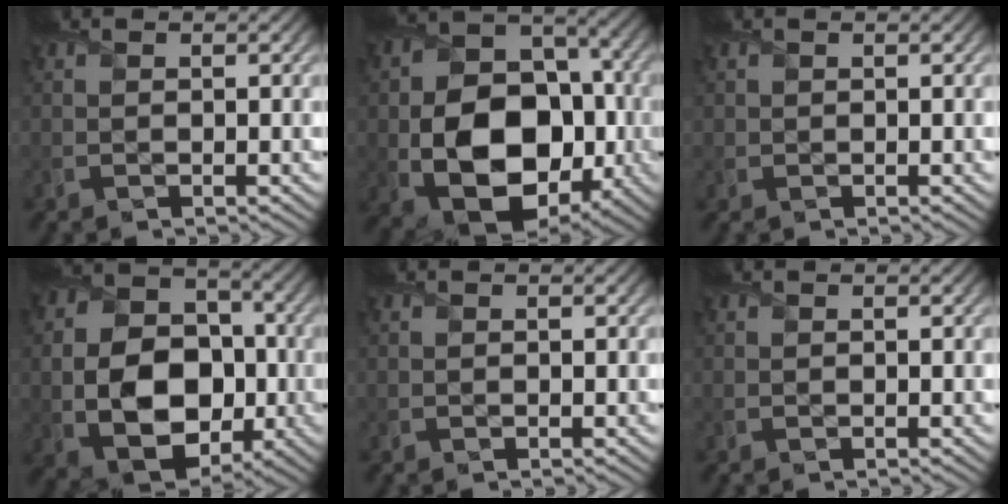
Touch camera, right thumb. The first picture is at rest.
{"total": 16.1, "force": [-3.0, 11.4, 10.9], "torque": [-0.179, -0.038, -0.044]}
{"total": 0.7, "force": [0.1, 0.7, 0.0], "torque": [0.002, -0.003, -0.001]}
{"total": 13.0, "force": [-2.0, 9.6, 8.6], "torque": [-0.170, -0.024, -0.035]}
{"total": 0.0}
{"total": 0.0}